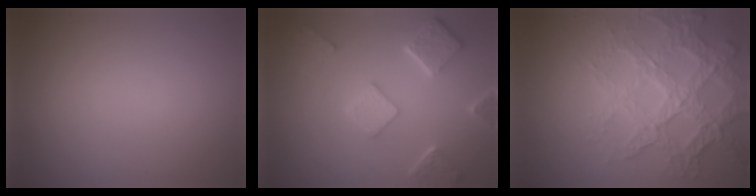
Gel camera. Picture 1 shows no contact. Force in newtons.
{"total": 5.0, "press": 3.9, "slide": 3.1}
{"total": 6.8, "press": 5.0, "slide": 4.7}